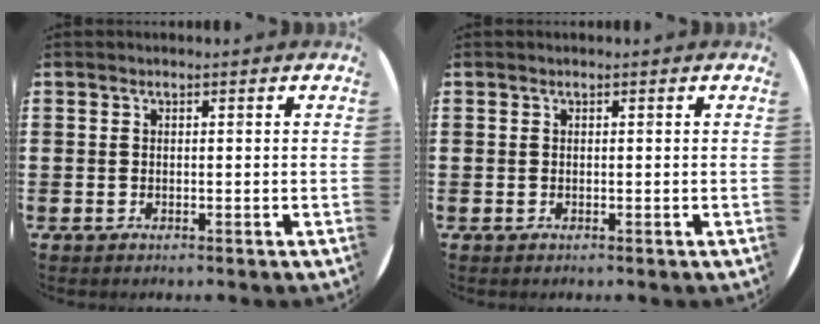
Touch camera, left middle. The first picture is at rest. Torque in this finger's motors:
{"motor_torque": [-0.06, 0.08, -0.05, 0.02]}